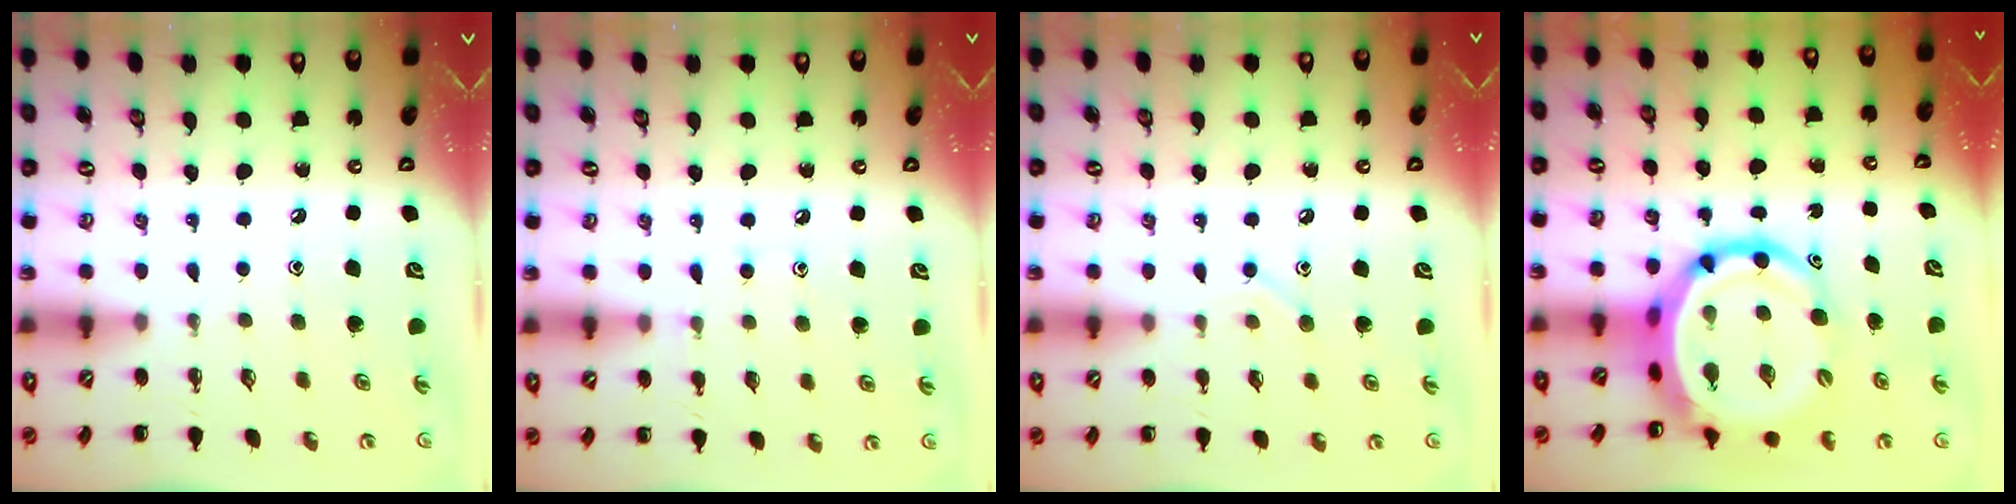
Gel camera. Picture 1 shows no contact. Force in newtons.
{"total": 5.6, "press": 5.4, "slide": 1.5}
{"total": 6.1, "press": 5.9, "slide": 1.7}
{"total": 13.7, "press": 13.2, "slide": 3.5}